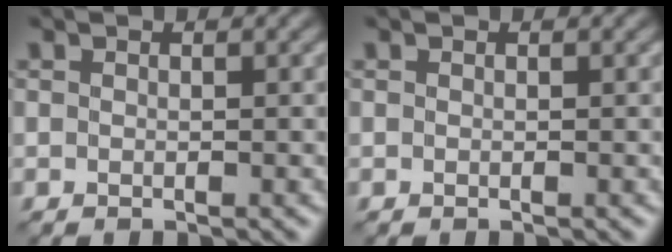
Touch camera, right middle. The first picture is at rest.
{"total": 0.0}